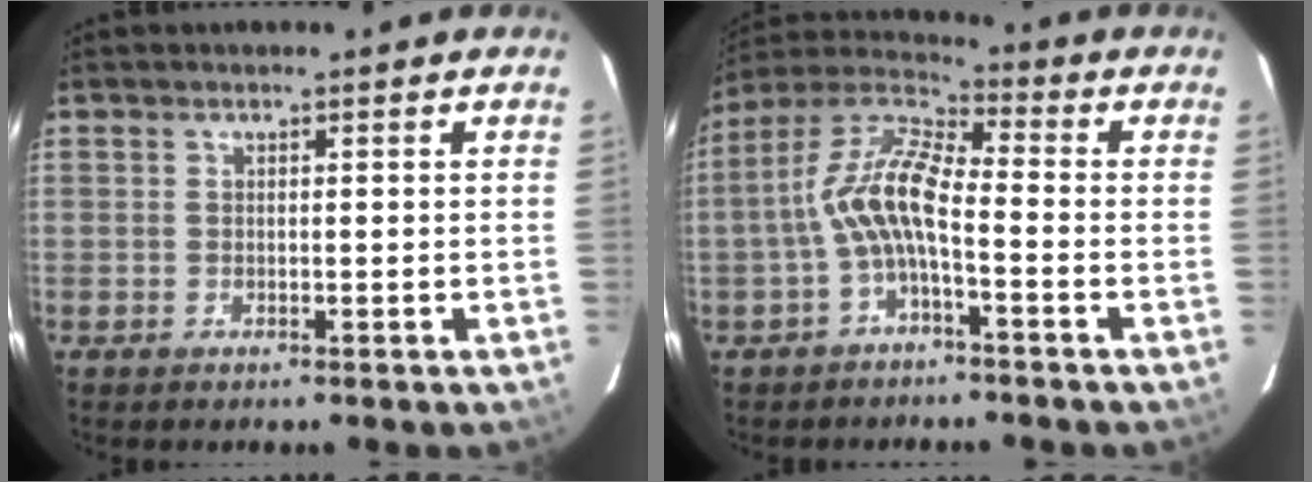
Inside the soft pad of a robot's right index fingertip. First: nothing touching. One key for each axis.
{"total": 10.1, "fx": -2.6, "fy": 3.1, "fz": 9.2, "tx": -0.200, "ty": 0.017, "tz": -0.053}